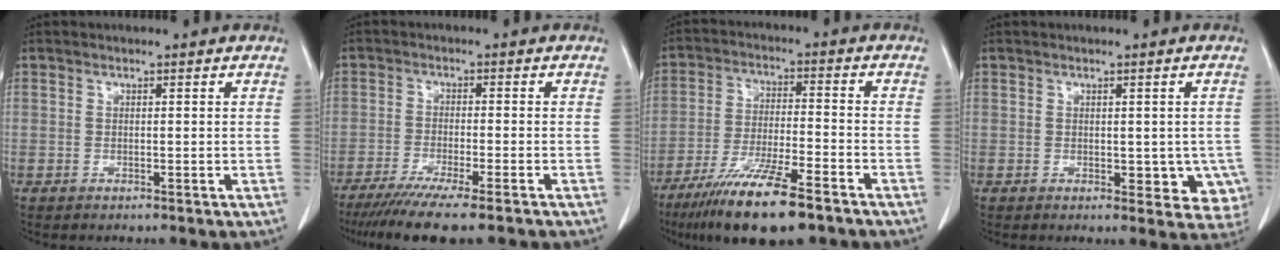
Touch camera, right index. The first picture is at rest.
{"total": 11.6, "force": [-9.3, 0.2, 6.9], "torque": [-0.092, -0.028, -0.143]}
{"total": 14.1, "force": [-9.7, 1.8, 10.0], "torque": [-0.191, -0.036, -0.168]}
{"total": 6.0, "force": [-0.7, 3.5, 4.7], "torque": [-0.028, -0.003, -0.004]}